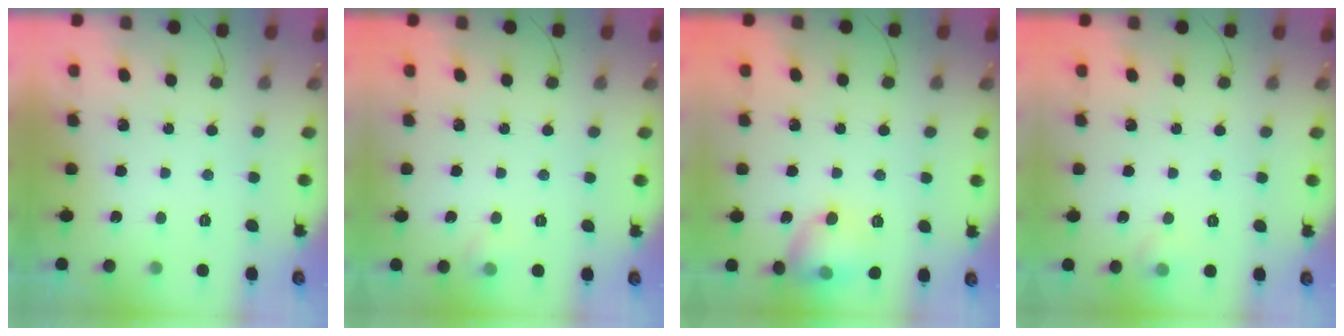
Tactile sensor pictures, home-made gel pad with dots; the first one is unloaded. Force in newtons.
{"total": 6.8, "press": 4.2, "slide": 5.3}
{"total": 11.4, "press": 11.3, "slide": 1.7}
{"total": 6.4, "press": 4.4, "slide": 4.6}